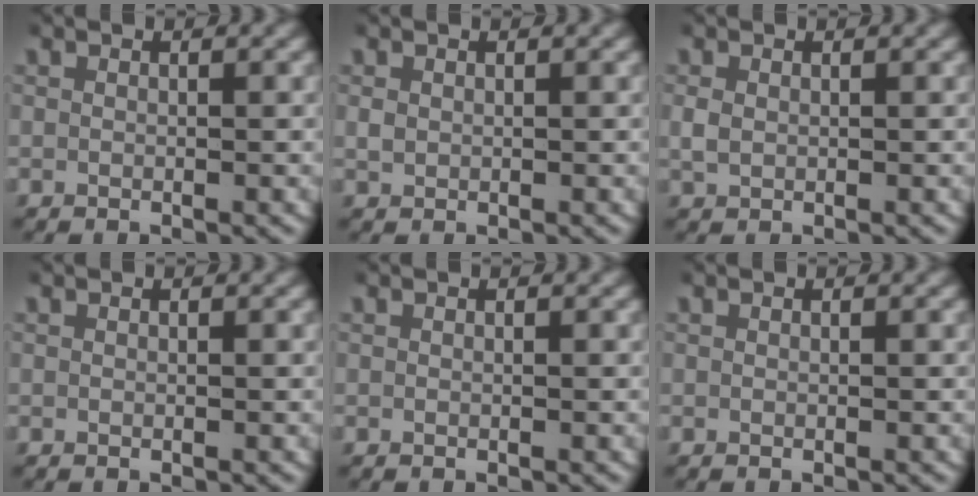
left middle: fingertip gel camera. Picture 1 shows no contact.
{"total": 0.9, "force": [0.1, 0.9, 0.3], "torque": [-0.013, 0.000, 0.007]}
{"total": 1.5, "force": [0.1, 1.3, 0.8], "torque": [-0.024, -0.002, 0.009]}
{"total": 0.0}
{"total": 0.0}
{"total": 0.0}